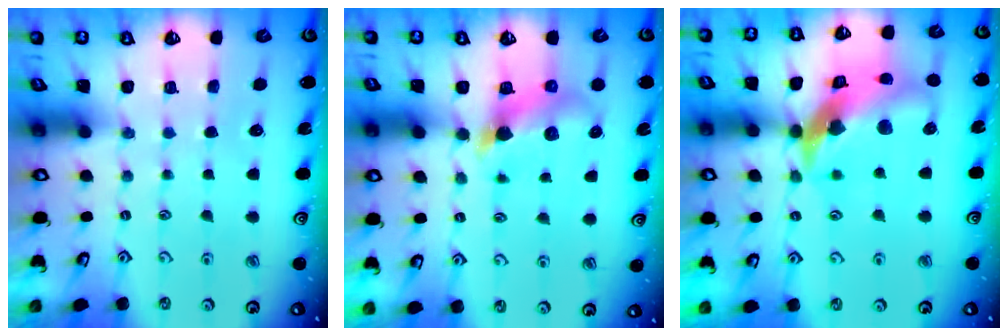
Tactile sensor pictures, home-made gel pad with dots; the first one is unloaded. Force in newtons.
{"total": 6.2, "press": 6.1, "slide": 0.6}
{"total": 16.6, "press": 16.4, "slide": 2.4}